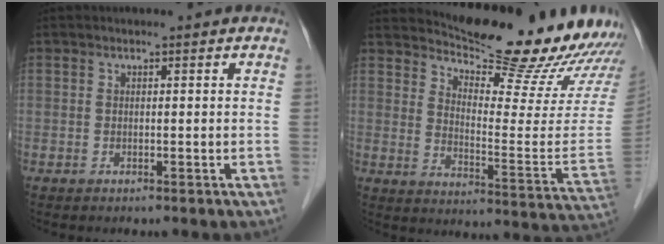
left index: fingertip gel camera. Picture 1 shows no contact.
{"total": 21.5, "force": [20.1, 1.8, 7.4], "torque": [-0.108, -0.099, 0.256]}